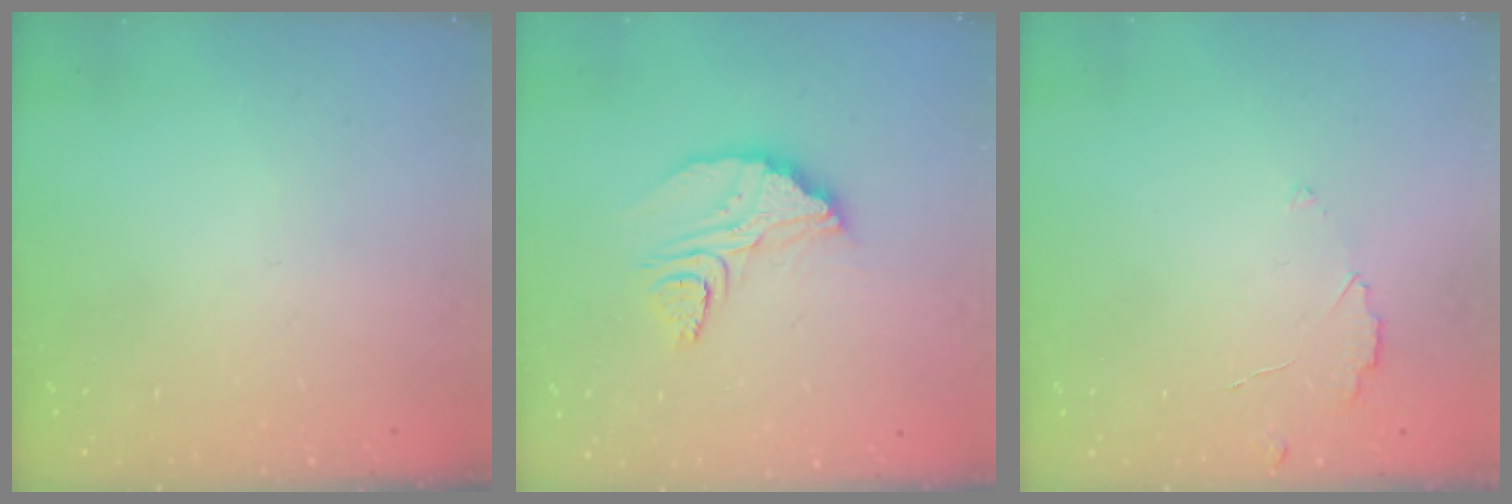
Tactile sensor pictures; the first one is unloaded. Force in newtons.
{"total": 11.0, "press": 11.0, "slide": 0.8}
{"total": 2.7, "press": 2.6, "slide": 0.3}